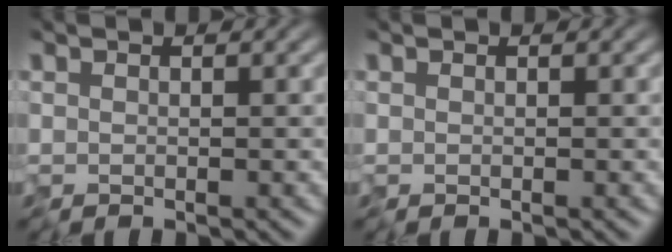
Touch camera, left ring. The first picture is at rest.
{"total": 0.0}